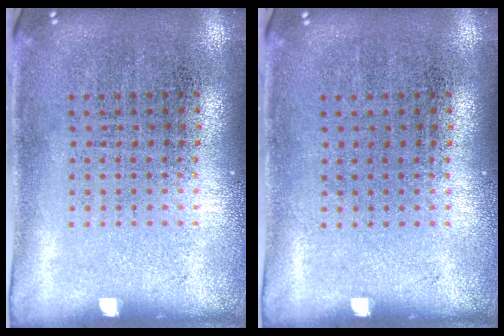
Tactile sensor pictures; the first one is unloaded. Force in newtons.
{"total": 0.0}